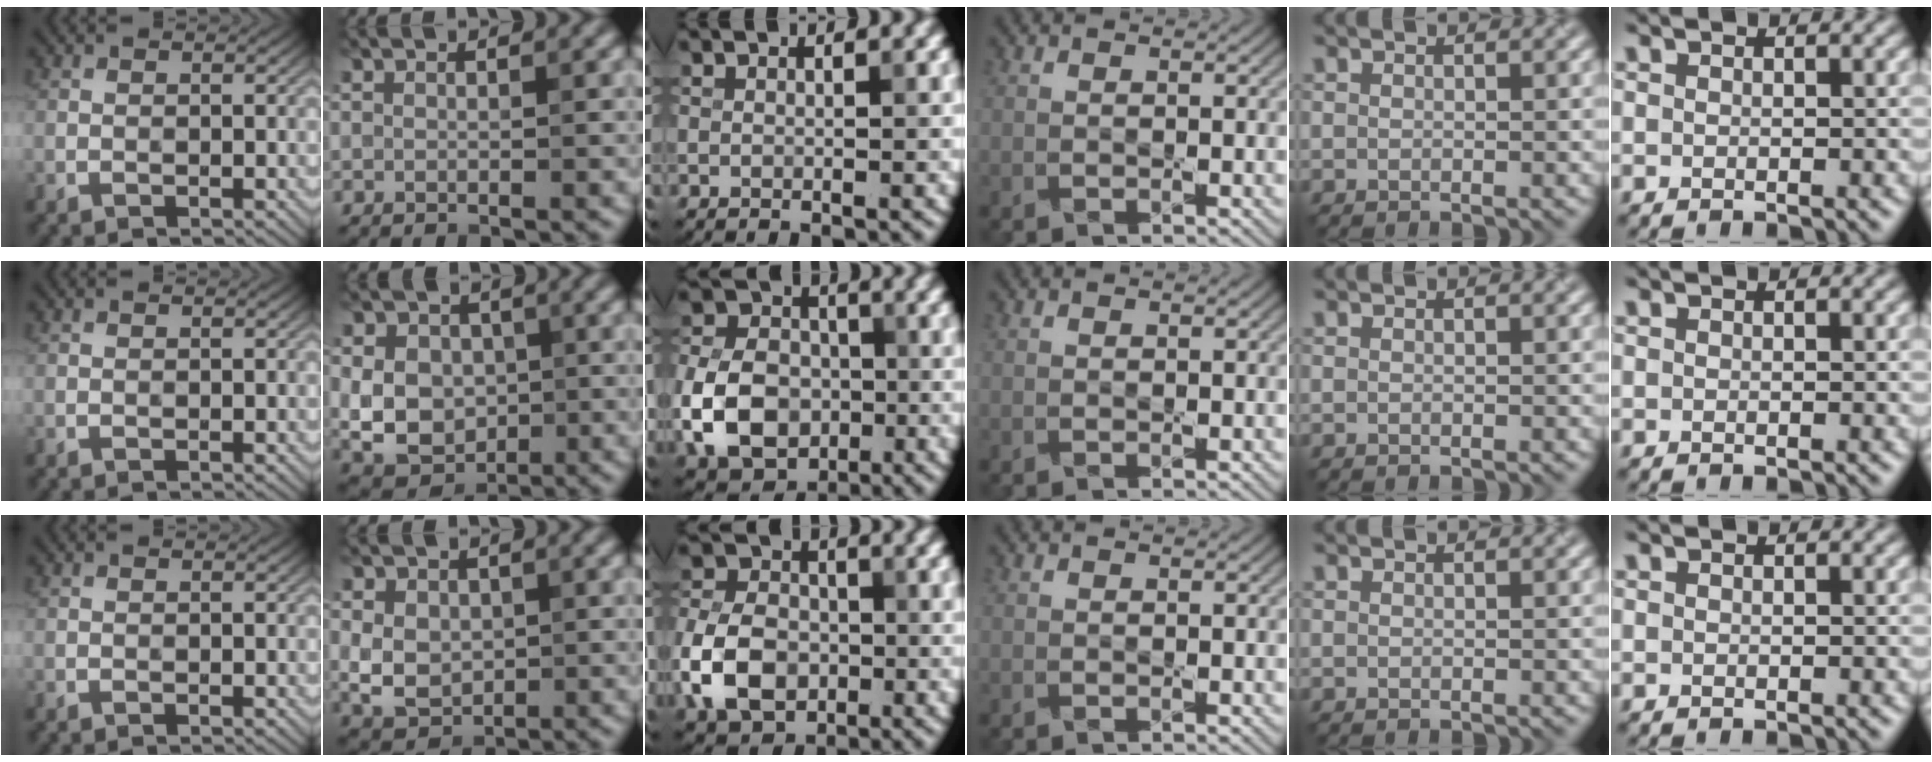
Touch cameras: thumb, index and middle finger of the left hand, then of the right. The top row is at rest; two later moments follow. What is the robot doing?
{"motion": "press", "object": "small bumper sticker"}